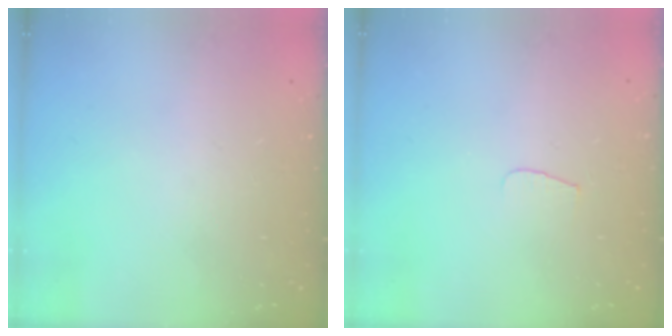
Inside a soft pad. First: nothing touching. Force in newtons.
{"total": 3.6, "press": 3.6, "slide": 0.4}